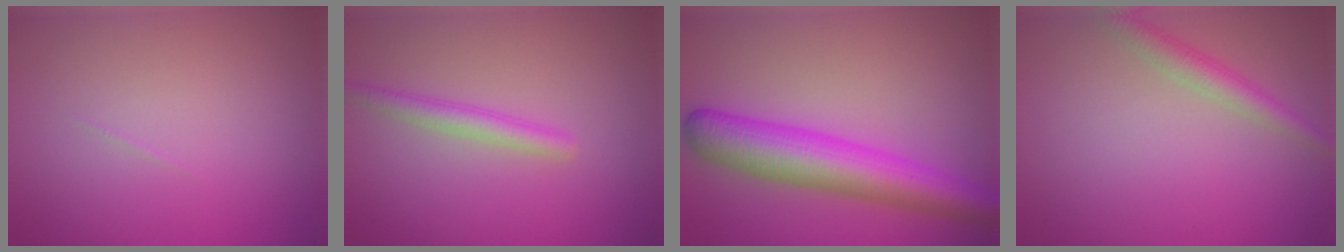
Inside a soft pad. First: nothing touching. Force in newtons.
{"total": 2.0, "press": 2.0, "slide": 0.1}
{"total": 7.2, "press": 7.2, "slide": 0.2}
{"total": 2.5, "press": 2.5, "slide": 0.0}